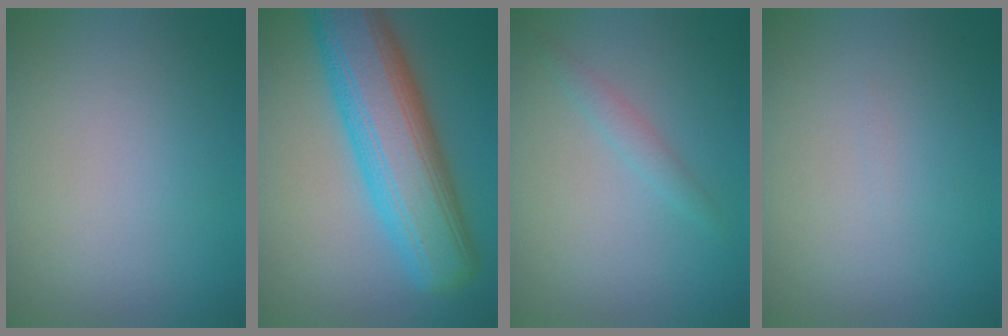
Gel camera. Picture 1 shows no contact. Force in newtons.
{"total": 11.5, "press": 11.5, "slide": 0.5}
{"total": 1.1, "press": 1.1, "slide": 0.1}
{"total": 0.0}